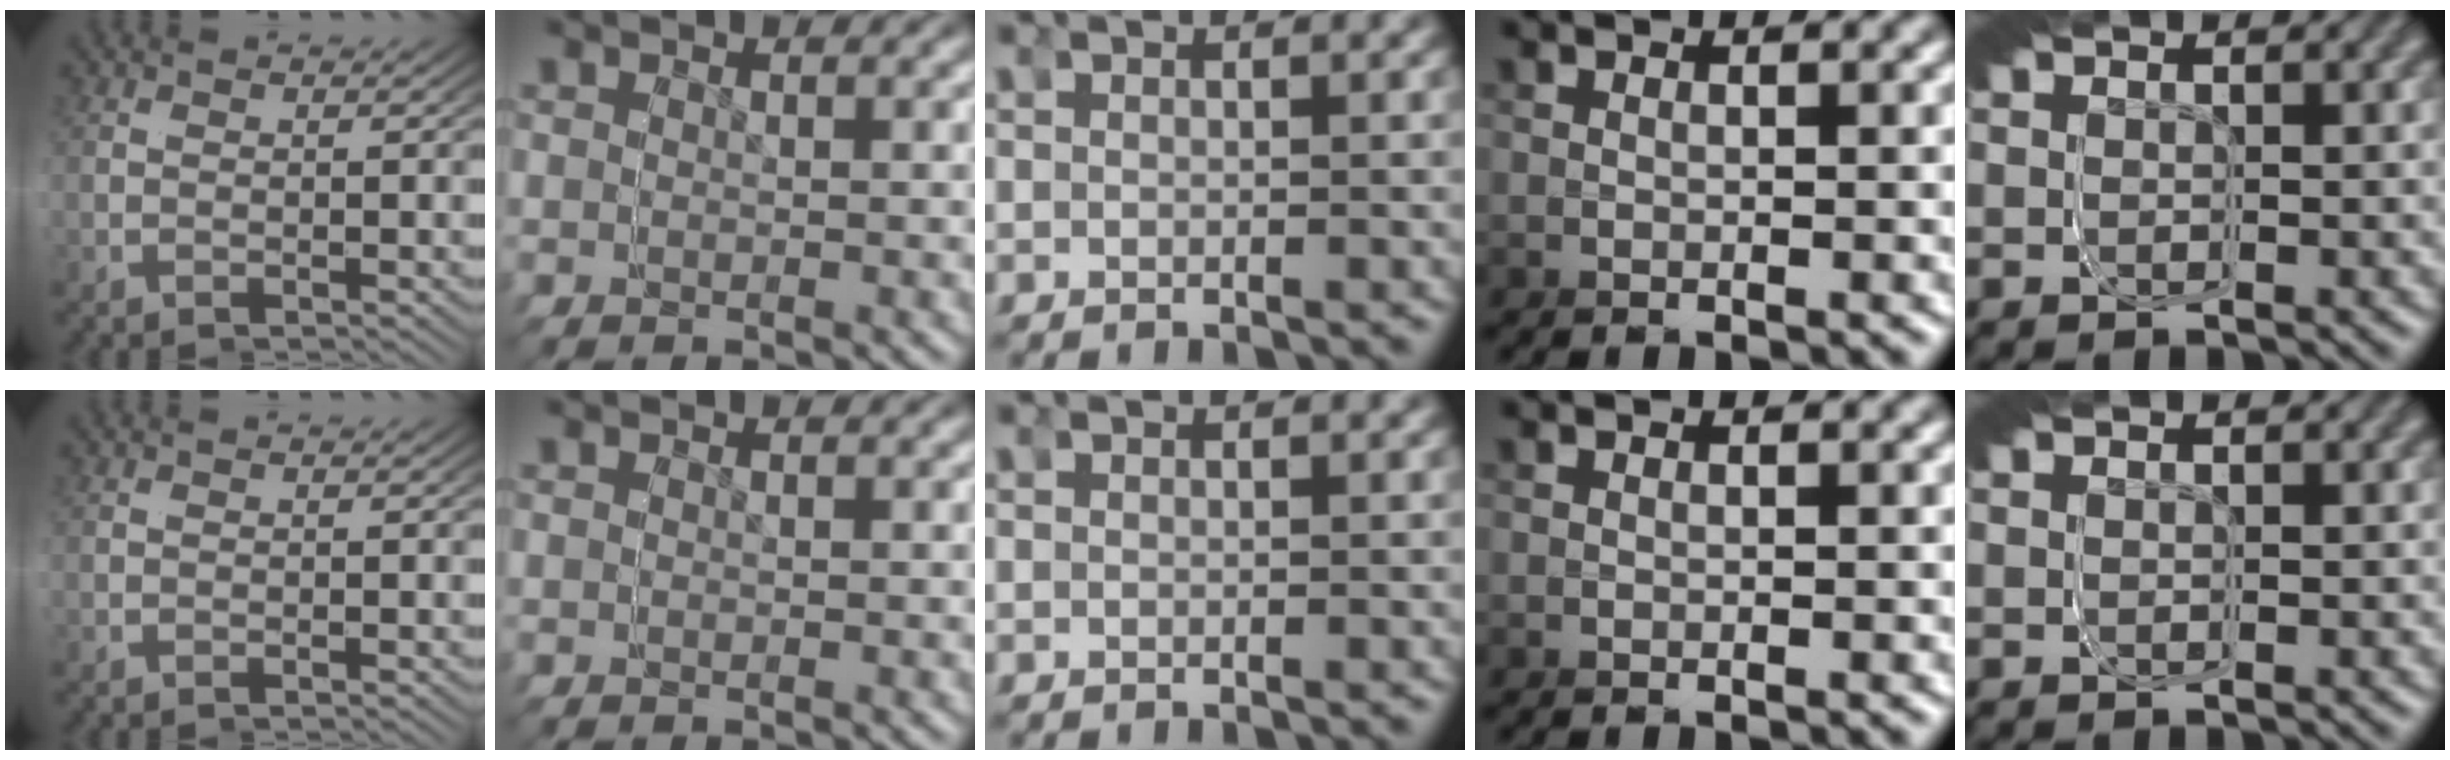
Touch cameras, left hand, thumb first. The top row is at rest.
{}